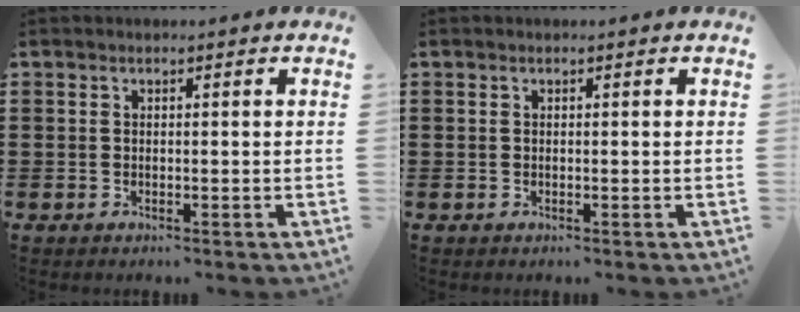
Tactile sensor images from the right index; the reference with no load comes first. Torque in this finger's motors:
{"motor_torque": [-0.06, -0.03, 0.00, 0.00]}